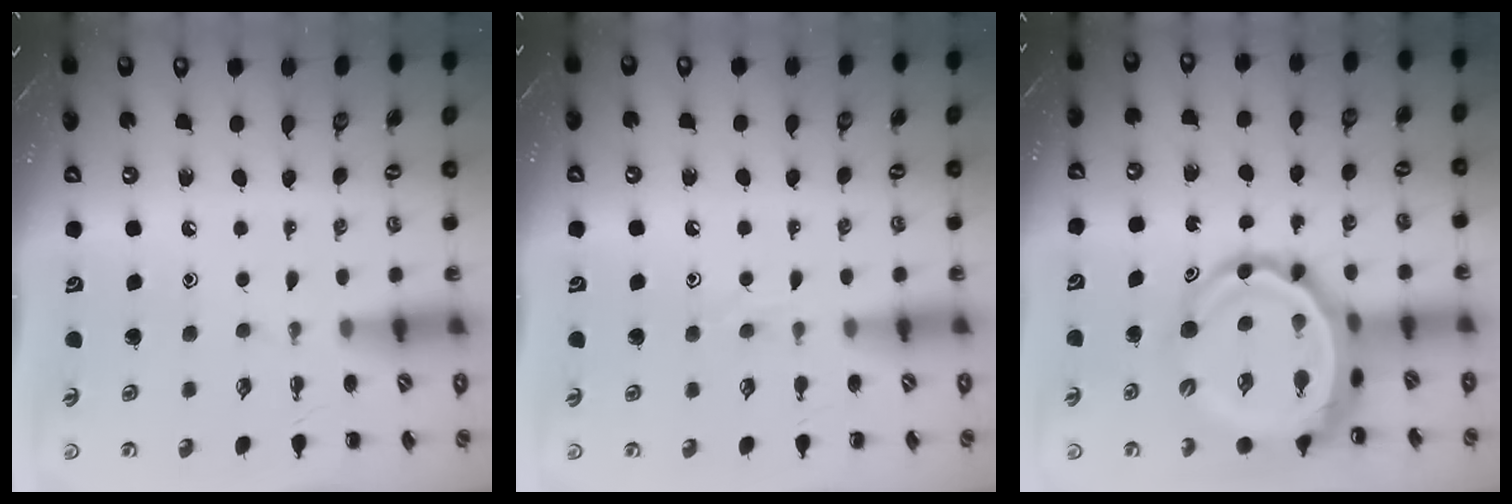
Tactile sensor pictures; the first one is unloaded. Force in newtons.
{"total": 5.8, "press": 5.7, "slide": 0.9}
{"total": 10.8, "press": 10.4, "slide": 2.9}